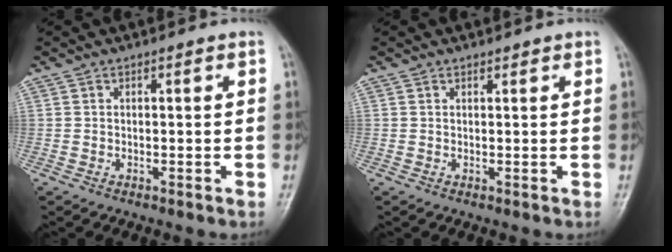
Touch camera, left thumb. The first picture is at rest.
{"total": 0.7, "force": [0.6, 0.3, 0.1], "torque": [-0.005, -0.005, 0.009]}